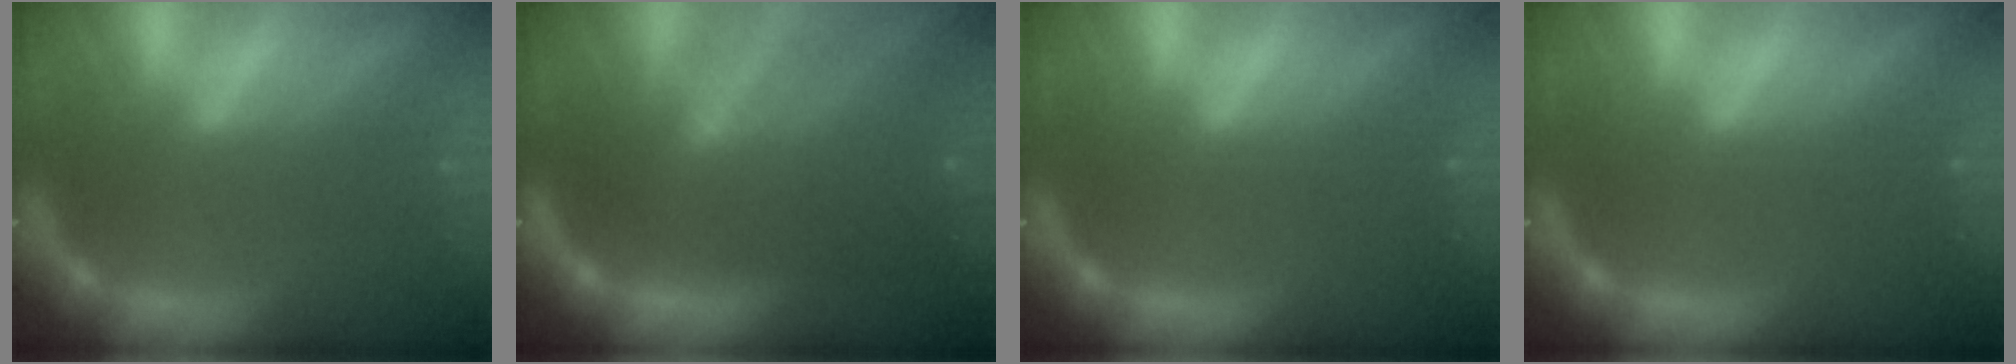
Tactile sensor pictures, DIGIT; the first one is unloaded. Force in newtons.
{"total": 8.6}
{"total": 0.0}
{"total": 0.0}